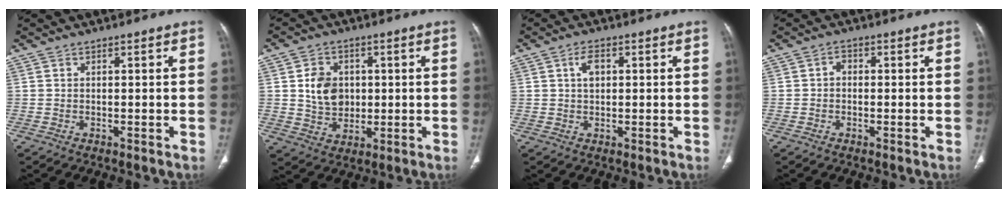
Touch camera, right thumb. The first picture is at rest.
{"total": 8.2, "force": [1.0, 6.7, 4.6], "torque": [-0.053, -0.007, 0.022]}
{"total": 3.4, "force": [0.9, 2.1, 2.6], "torque": [-0.040, 0.005, 0.014]}
{"total": 1.9, "force": [-0.2, 1.5, 1.1], "torque": [-0.005, 0.010, -0.011]}